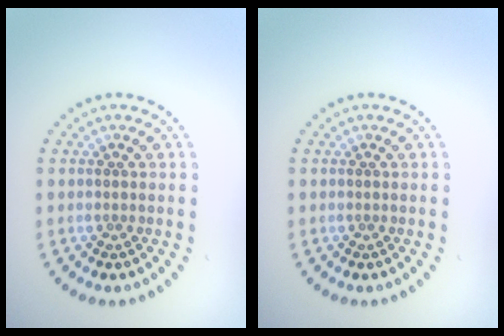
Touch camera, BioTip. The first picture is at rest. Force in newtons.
{"total": 0.0}